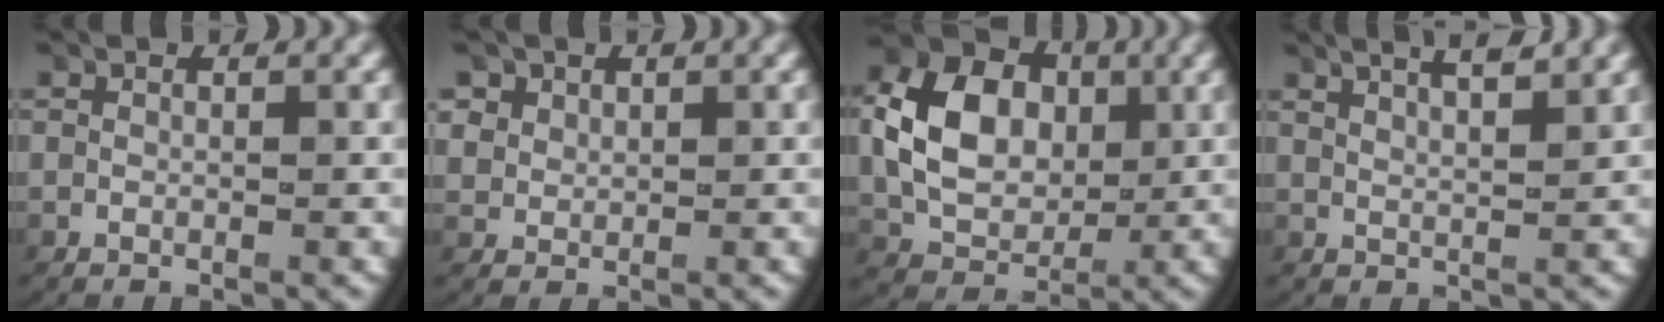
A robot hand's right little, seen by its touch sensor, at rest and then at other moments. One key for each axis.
{"total": 2.3, "fx": 1.0, "fy": 1.9, "fz": 0.8, "tx": -0.025, "ty": -0.003, "tz": 0.024}
{"total": 8.7, "fx": 1.1, "fy": 6.7, "fz": 5.4, "tx": -0.110, "ty": 0.001, "tz": 0.018}
{"total": 5.3, "fx": 4.3, "fy": 1.3, "fz": 2.9, "tx": -0.043, "ty": 0.010, "tz": 0.067}